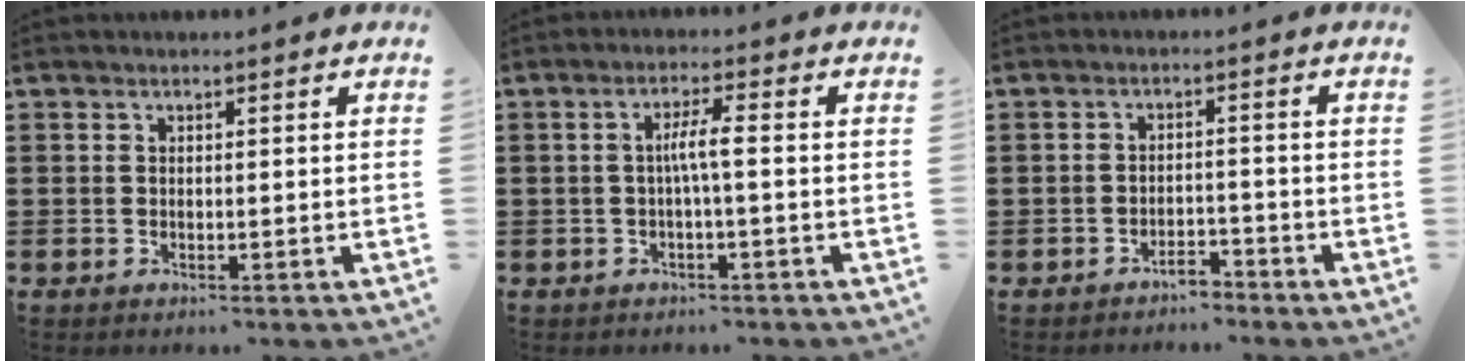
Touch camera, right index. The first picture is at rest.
{"total": 4.0, "force": [-0.3, 0.1, 4.0], "torque": [-0.074, 0.001, -0.010]}
{"total": 2.6, "force": [-2.5, 0.5, 0.4], "torque": [-0.014, 0.002, -0.050]}